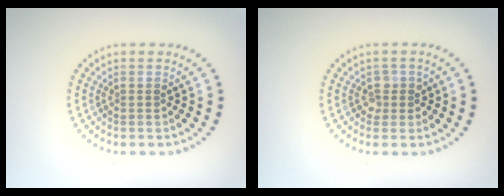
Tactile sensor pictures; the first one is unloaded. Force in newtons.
{"total": 1.4, "press": 1.3, "slide": 0.6}